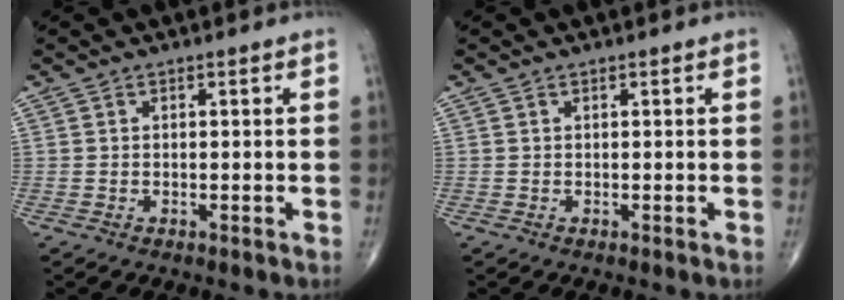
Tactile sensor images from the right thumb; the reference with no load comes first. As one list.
[{"total": 0.0}]